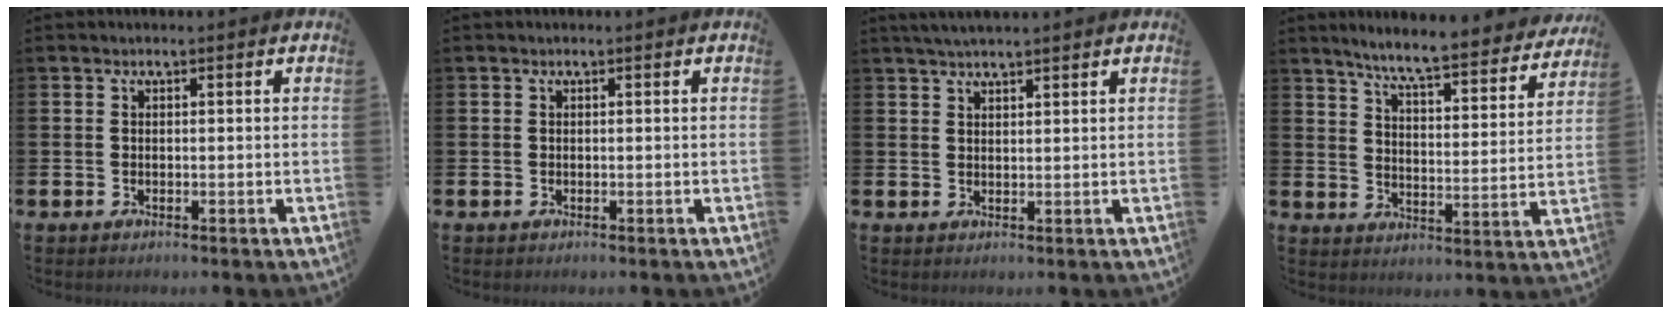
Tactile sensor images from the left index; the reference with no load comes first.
{"total": 0.0}
{"total": 2.8, "force": [2.6, 0.3, 1.0], "torque": [-0.021, -0.003, 0.047]}
{"total": 7.2, "force": [6.6, 0.1, 2.7], "torque": [-0.073, -0.049, 0.110]}